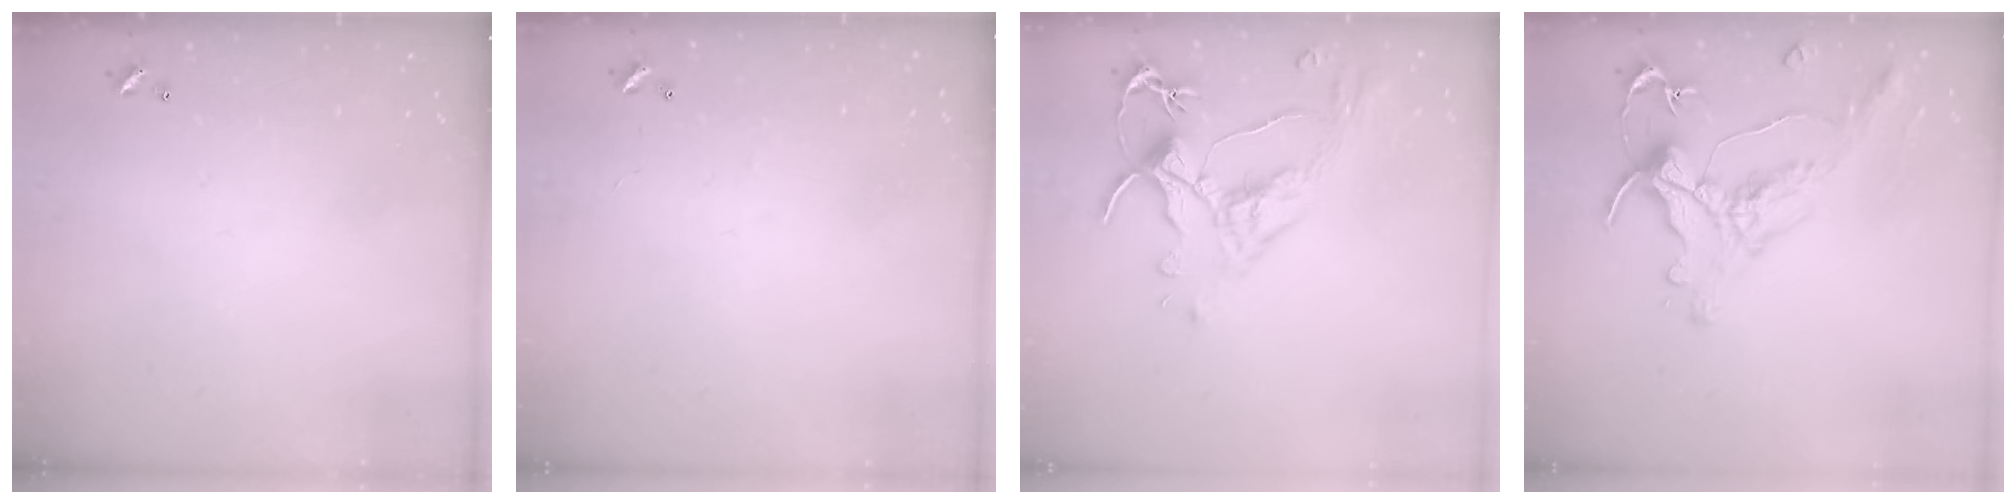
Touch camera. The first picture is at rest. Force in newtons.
{"total": 4.0, "press": 3.9, "slide": 0.3}
{"total": 2.5, "press": 2.1, "slide": 1.2}
{"total": 0.7, "press": 0.1, "slide": 0.7}